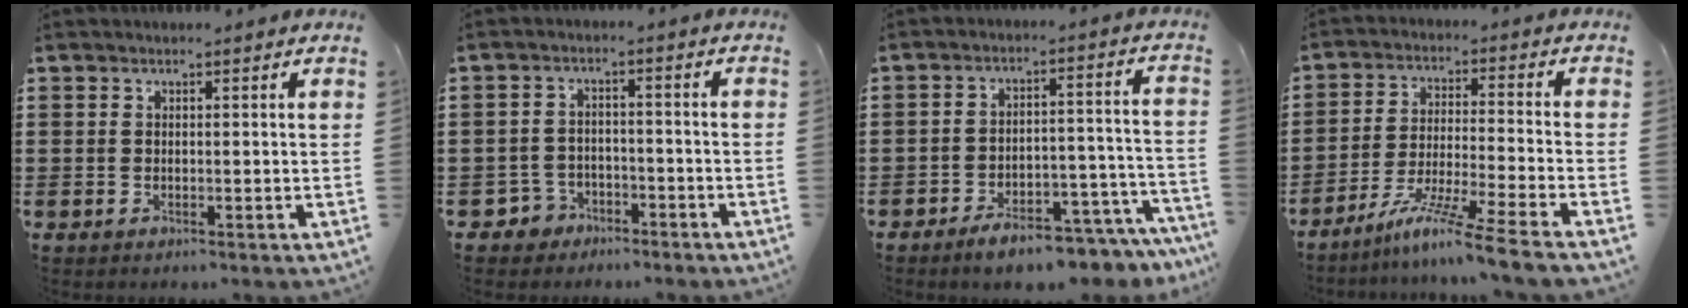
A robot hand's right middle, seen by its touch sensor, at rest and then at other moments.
{"total": 3.1, "force": [-2.7, 1.6, 0.3], "torque": [-0.024, 0.000, -0.058]}
{"total": 6.3, "force": [-5.6, 0.8, 2.7], "torque": [-0.039, 0.009, -0.099]}
{"total": 9.0, "force": [-7.3, -1.2, 5.1], "torque": [-0.101, -0.016, -0.143]}